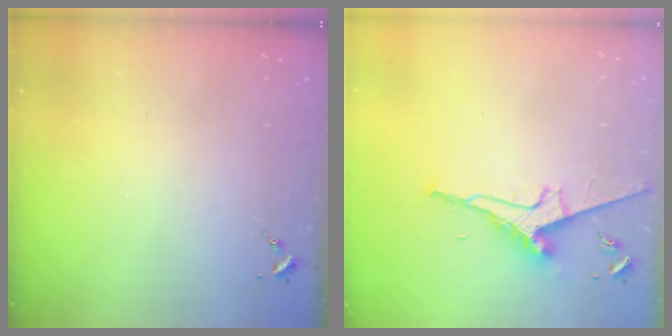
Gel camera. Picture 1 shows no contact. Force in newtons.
{"total": 8.9, "press": 8.9, "slide": 1.1}